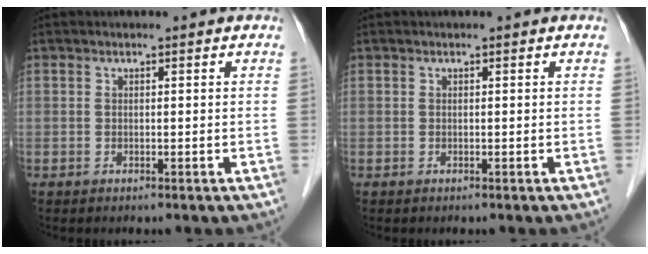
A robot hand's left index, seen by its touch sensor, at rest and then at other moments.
{"total": 0.0}